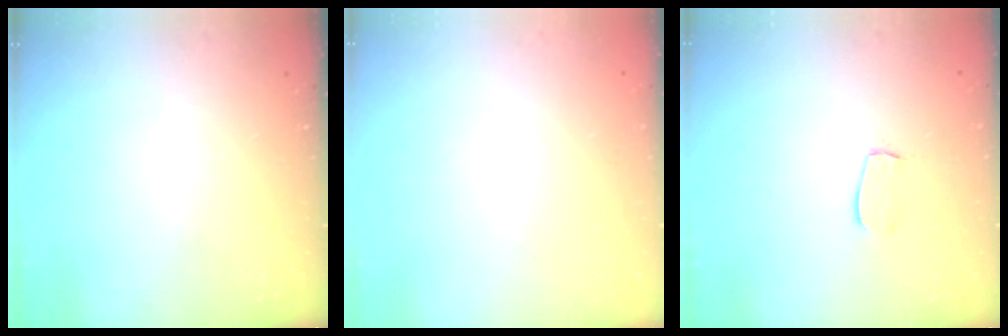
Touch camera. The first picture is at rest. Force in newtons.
{"total": 0.0}
{"total": 6.1, "press": 6.1, "slide": 0.3}